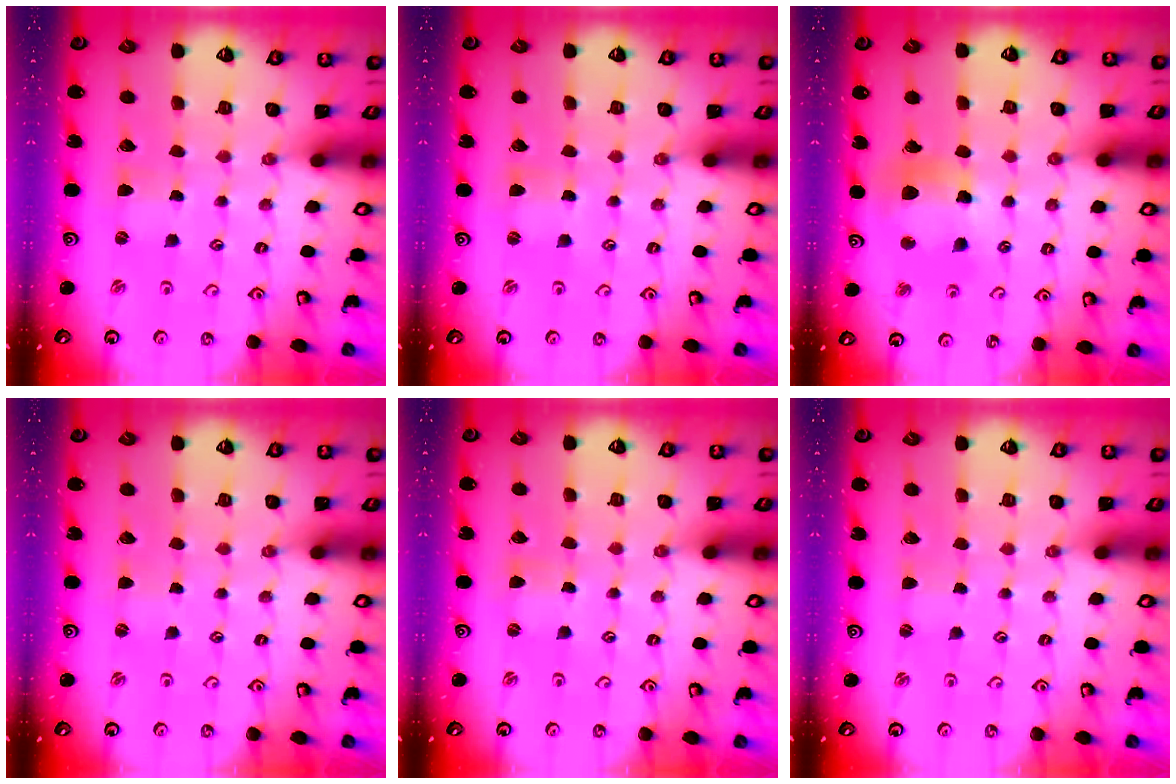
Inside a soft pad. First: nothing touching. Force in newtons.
{"total": 0.5, "press": 0.5, "slide": 0.2}
{"total": 12.0, "press": 11.9, "slide": 1.6}
{"total": 1.1, "press": 1.1, "slide": 0.3}
{"total": 0.0}
{"total": 0.8, "press": 0.8, "slide": 0.1}